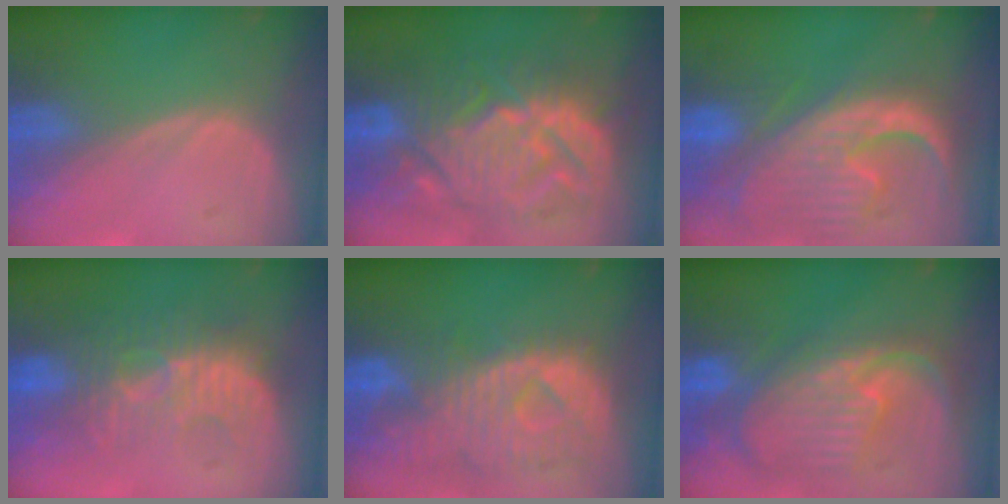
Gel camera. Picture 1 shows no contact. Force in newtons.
{"total": 13.4, "press": 13.4, "slide": 1.5}
{"total": 13.4, "press": 11.5, "slide": 6.9}
{"total": 9.3, "press": 8.8, "slide": 3.1}
{"total": 11.2, "press": 9.7, "slide": 5.6}
{"total": 11.4, "press": 9.9, "slide": 5.7}